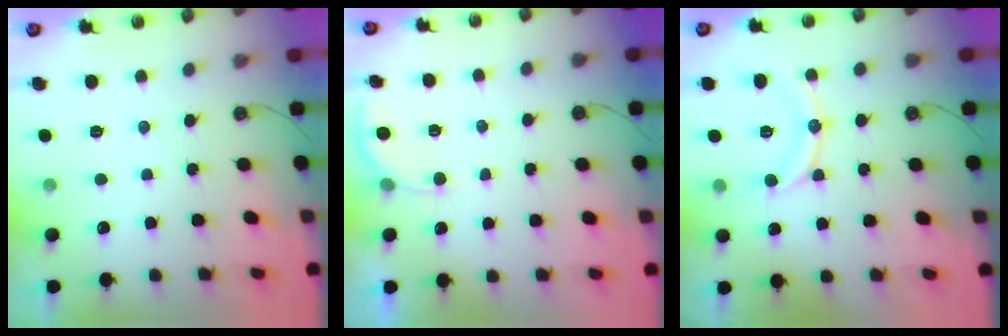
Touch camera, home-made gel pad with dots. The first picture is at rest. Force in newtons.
{"total": 3.8, "press": 3.8, "slide": 0.3}
{"total": 10.6, "press": 10.6, "slide": 0.3}